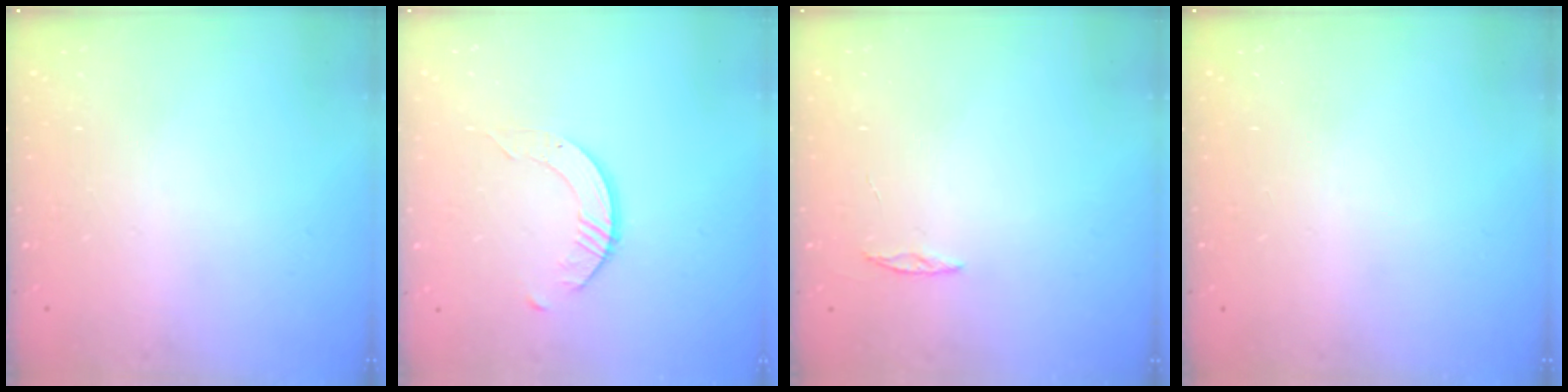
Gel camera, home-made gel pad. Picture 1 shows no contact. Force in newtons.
{"total": 3.1, "press": 3.1, "slide": 0.3}
{"total": 2.0, "press": 2.0, "slide": 0.2}
{"total": 0.0}